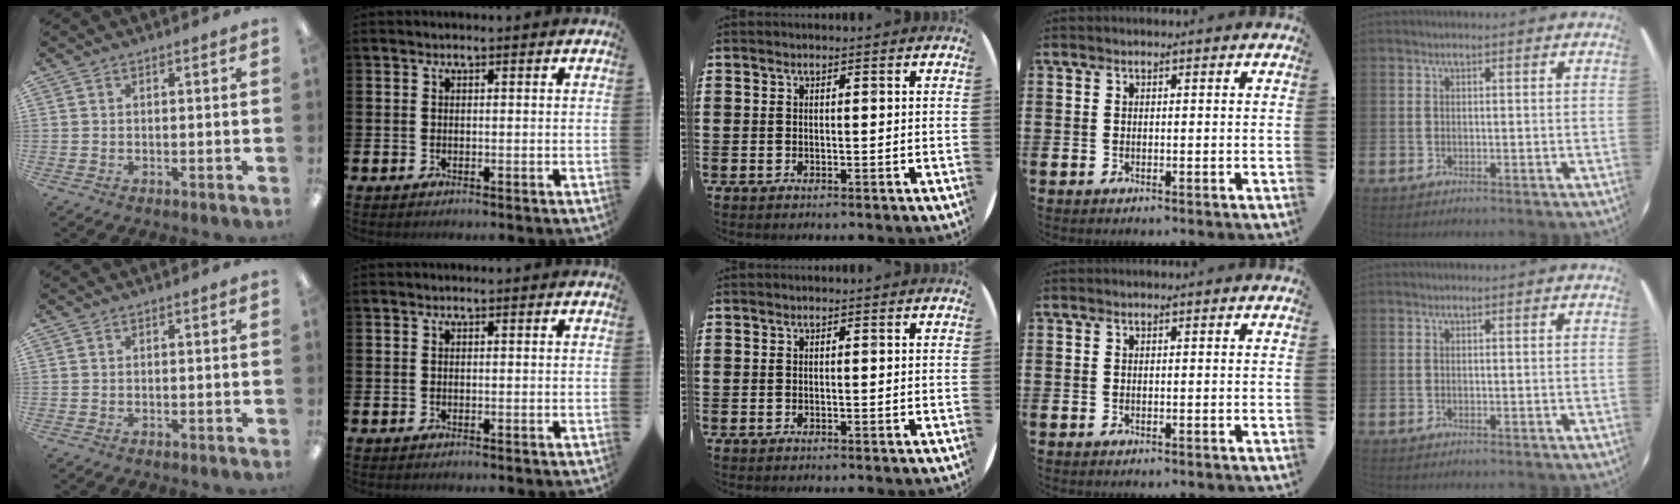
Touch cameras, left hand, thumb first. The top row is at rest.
{}